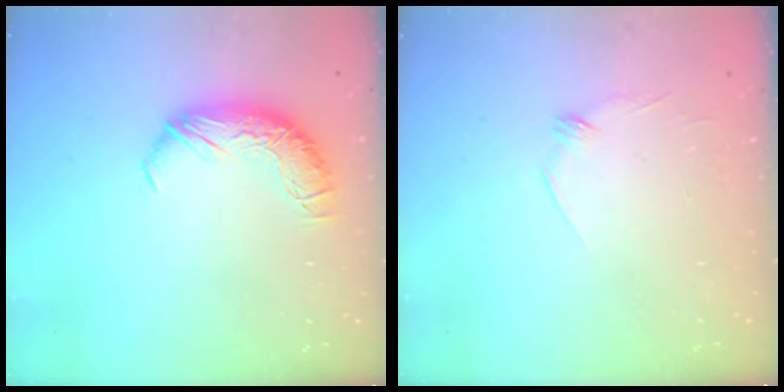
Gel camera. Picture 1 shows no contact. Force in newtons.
{"total": 8.5, "press": 8.5, "slide": 0.4}